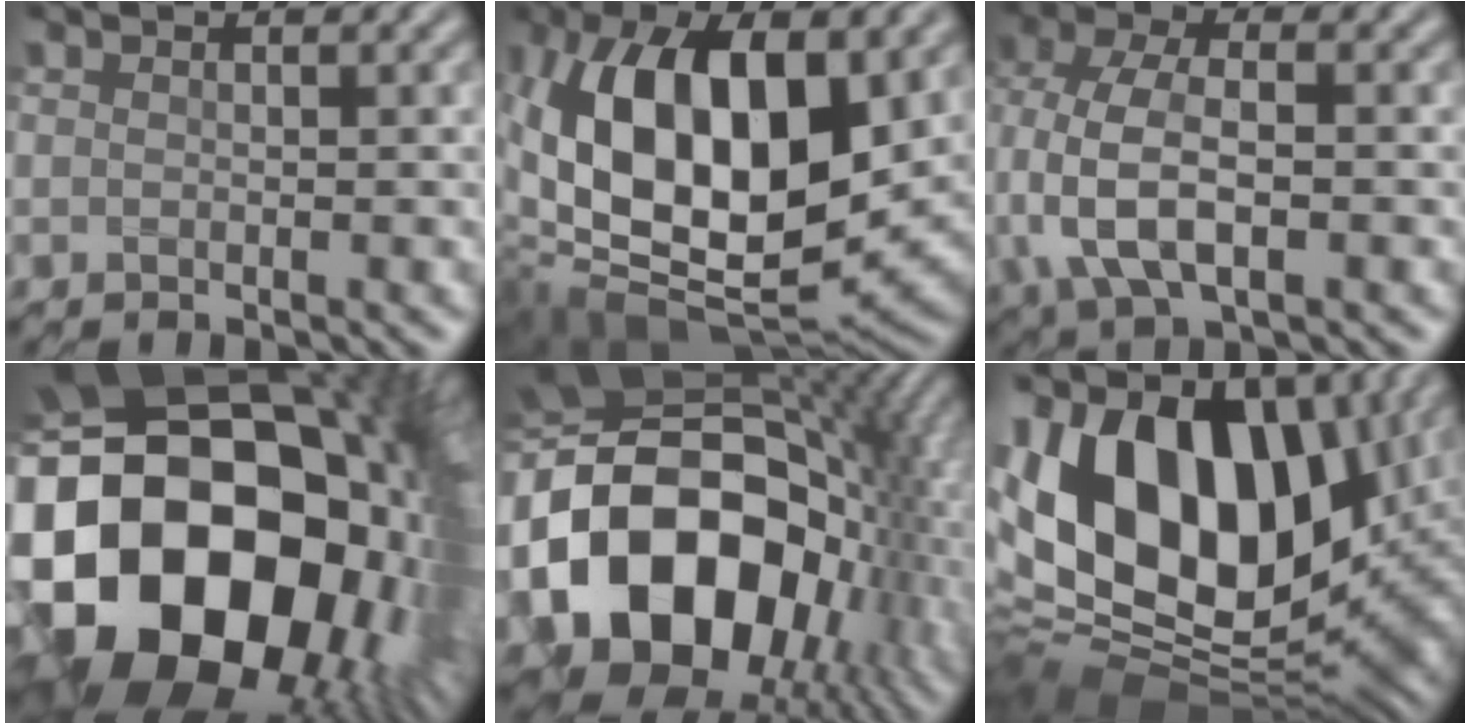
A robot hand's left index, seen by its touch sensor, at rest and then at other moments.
{"total": 14.5, "force": [2.7, 7.6, 12.1], "torque": [-0.227, -0.008, 0.050]}
{"total": 7.4, "force": [-0.9, 4.0, 6.2], "torque": [-0.140, 0.006, -0.023]}
{"total": 23.6, "force": [-2.9, 17.5, 15.5], "torque": [-0.317, -0.062, -0.041]}
{"total": 18.7, "force": [-2.2, 13.5, 12.8], "torque": [-0.236, -0.006, -0.036]}
{"total": 15.7, "force": [4.2, 9.7, 11.6], "torque": [-0.212, 0.006, 0.068]}